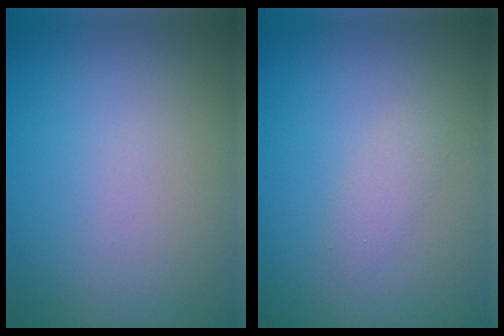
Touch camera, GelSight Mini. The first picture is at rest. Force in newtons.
{"total": 1.2, "press": 1.2, "slide": 0.1}